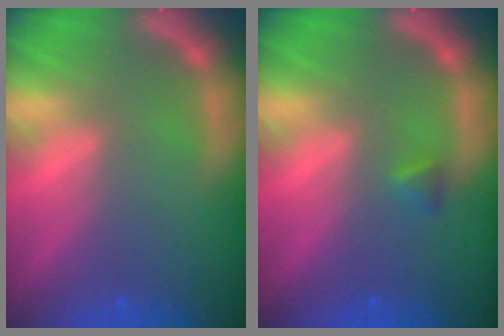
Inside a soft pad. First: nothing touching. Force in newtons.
{"total": 0.9}